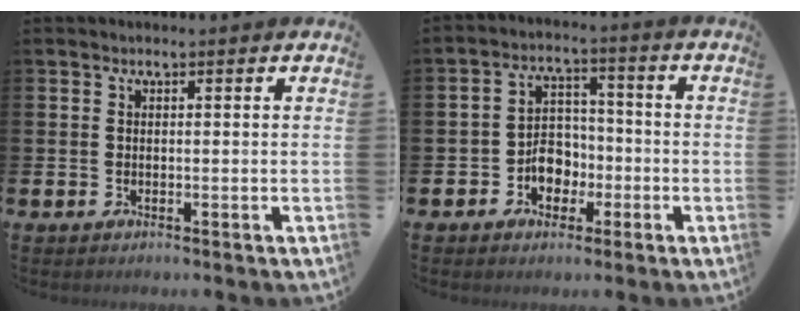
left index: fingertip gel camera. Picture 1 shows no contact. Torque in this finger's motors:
{"motor_torque": [0.22, 0.23, 0.18, 0.02]}